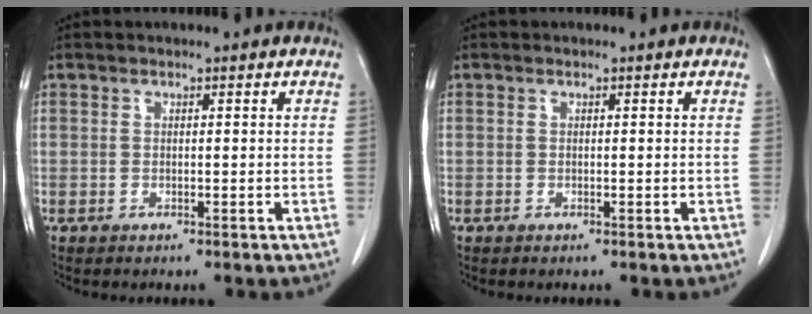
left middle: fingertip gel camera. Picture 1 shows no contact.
{"total": 0.0}